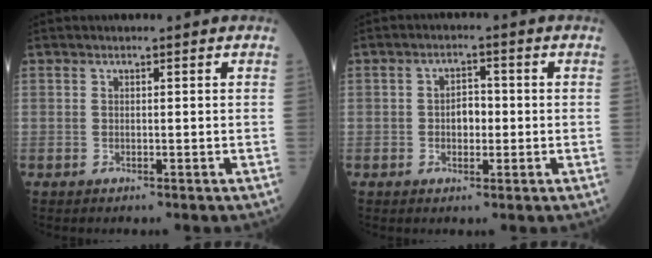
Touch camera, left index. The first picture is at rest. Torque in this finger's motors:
{"motor_torque": [0.08, 0.04, 0.06, 0.00]}